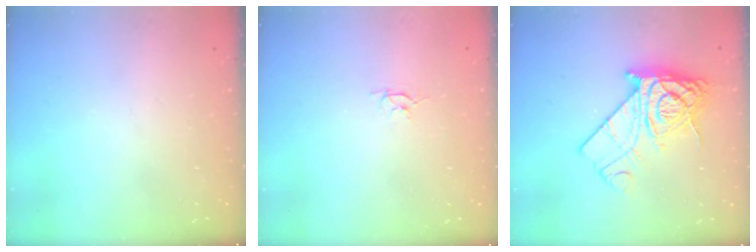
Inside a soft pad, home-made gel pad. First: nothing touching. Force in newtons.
{"total": 2.6, "press": 2.6, "slide": 0.3}
{"total": 12.9, "press": 12.8, "slide": 1.1}